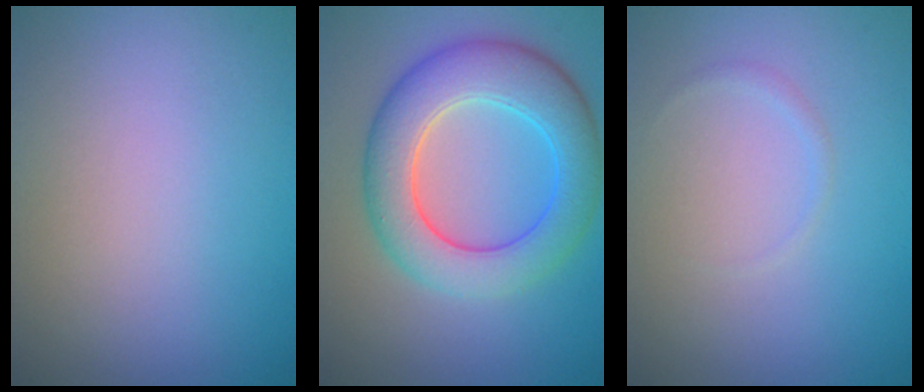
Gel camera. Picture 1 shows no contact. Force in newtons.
{"total": 7.3, "press": 7.3, "slide": 0.3}
{"total": 0.6, "press": 0.6, "slide": 0.1}